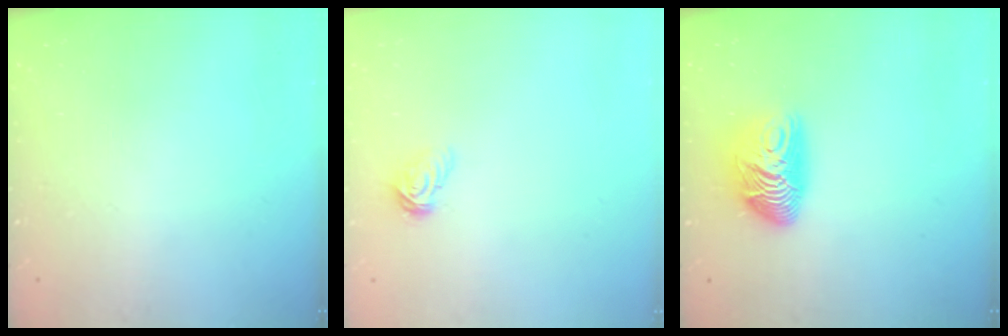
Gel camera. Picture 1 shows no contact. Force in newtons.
{"total": 5.3, "press": 5.2, "slide": 0.4}
{"total": 11.7, "press": 11.7, "slide": 1.1}